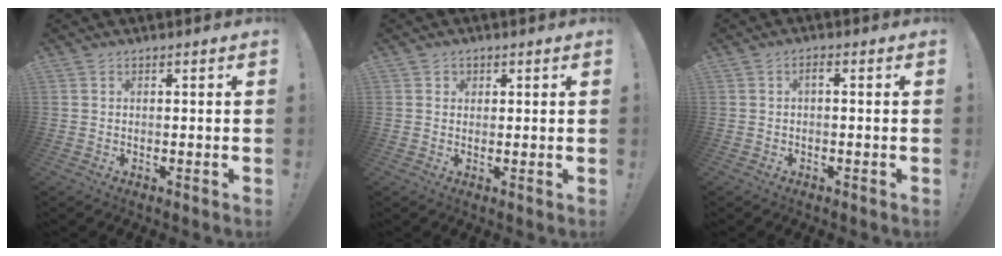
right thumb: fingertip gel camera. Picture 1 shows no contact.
{"total": 1.4, "force": [0.6, 1.3, 0.2], "torque": [-0.003, -0.002, 0.011]}
{"total": 1.6, "force": [-0.5, 0.4, 1.4], "torque": [-0.026, 0.006, -0.011]}